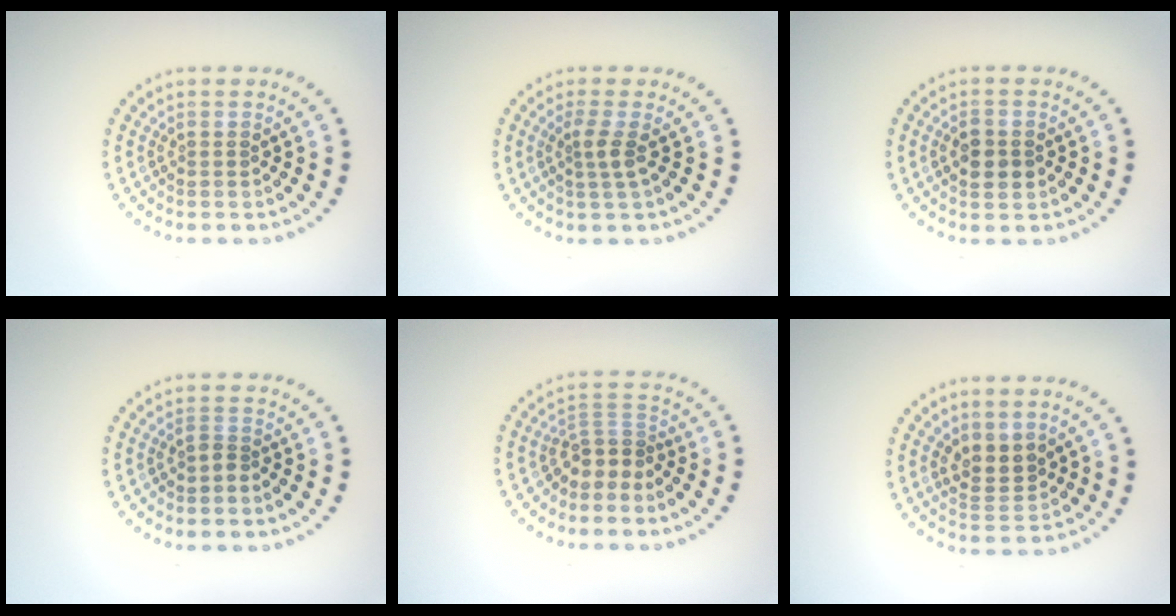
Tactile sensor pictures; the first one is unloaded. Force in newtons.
{"total": 1.8, "press": 1.3, "slide": 1.2}
{"total": 2.8, "press": 2.8, "slide": 0.2}
{"total": 1.0, "press": 0.6, "slide": 0.8}
{"total": 2.6, "press": 1.8, "slide": 1.9}
{"total": 2.8, "press": 2.5, "slide": 1.2}